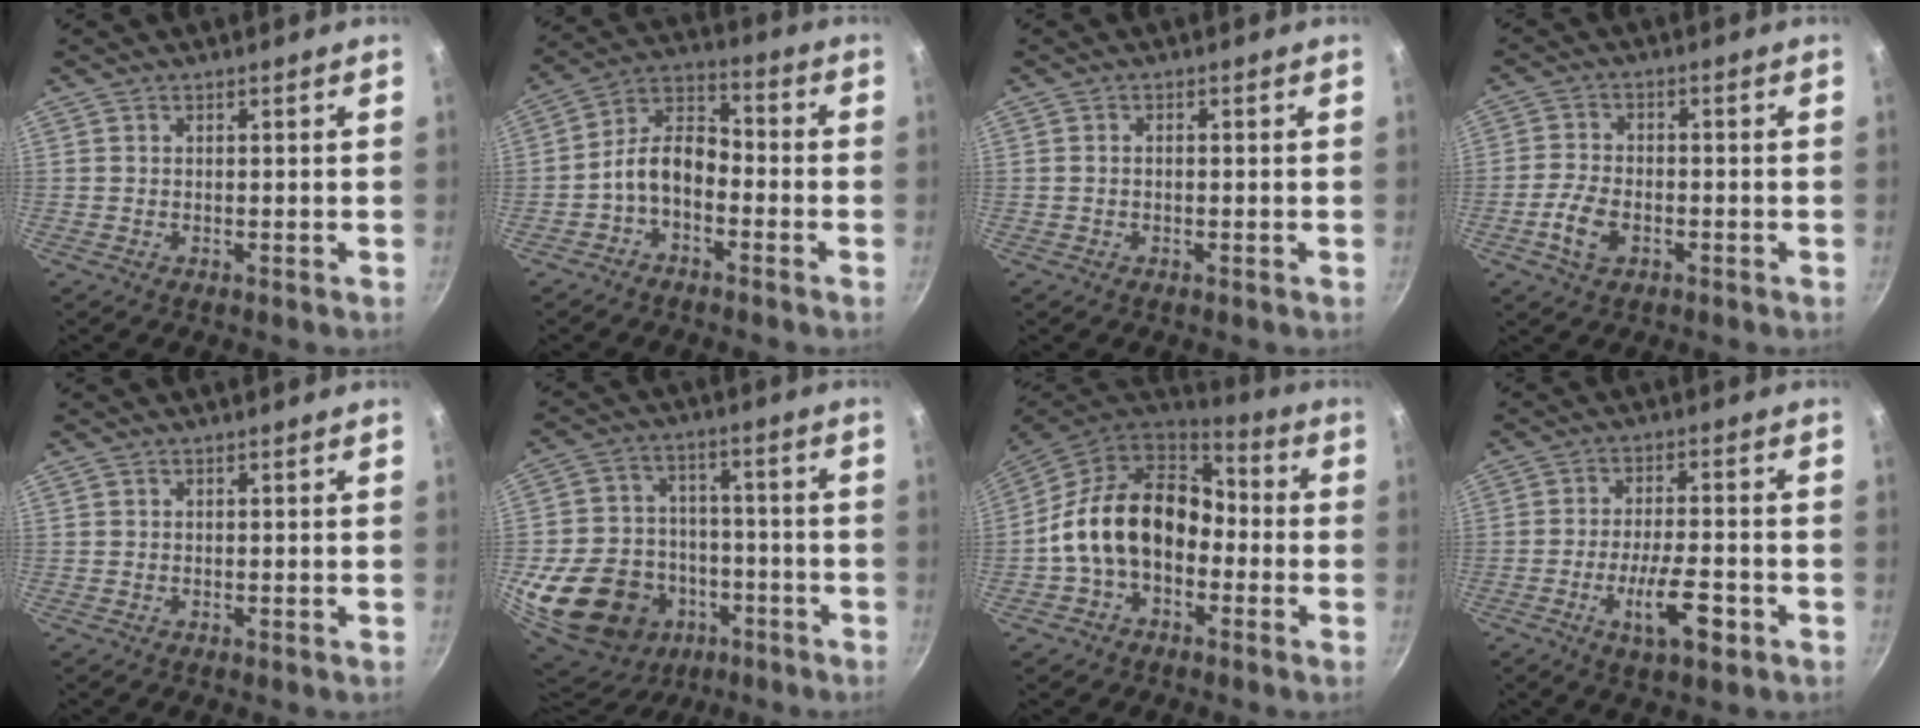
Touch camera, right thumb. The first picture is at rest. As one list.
[{"total": 8.8, "force": [-3.4, 5.5, 6.1], "torque": [-0.098, 0.055, -0.077]}, {"total": 0.9, "force": [-0.2, 0.5, 0.7], "torque": [-0.015, 0.006, -0.005]}, {"total": 6.2, "force": [-2.4, 3.8, 4.3], "torque": [-0.084, 0.018, -0.051]}, {"total": 0.0}, {"total": 22.9, "force": [-8.4, 18.6, 10.5], "torque": [-0.200, 0.051, -0.119]}, {"total": 17.5, "force": [-2.3, 12.5, 12.1], "torque": [-0.181, 0.051, -0.052]}, {"total": 9.6, "force": [-3.9, 3.1, 8.2], "torque": [-0.132, 0.018, -0.066]}]